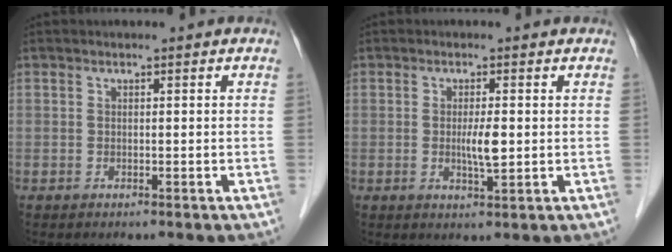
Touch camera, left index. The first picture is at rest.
{"total": 3.0, "force": [0.0, 0.4, 3.0], "torque": [-0.057, -0.004, 0.003]}